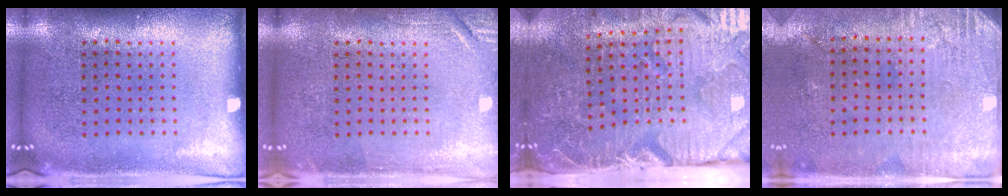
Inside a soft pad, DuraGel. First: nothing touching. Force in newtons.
{"total": 1.7, "press": 1.7, "slide": 0.2}
{"total": 4.1, "press": 4.0, "slide": 1.0}
{"total": 2.8, "press": 2.4, "slide": 1.5}